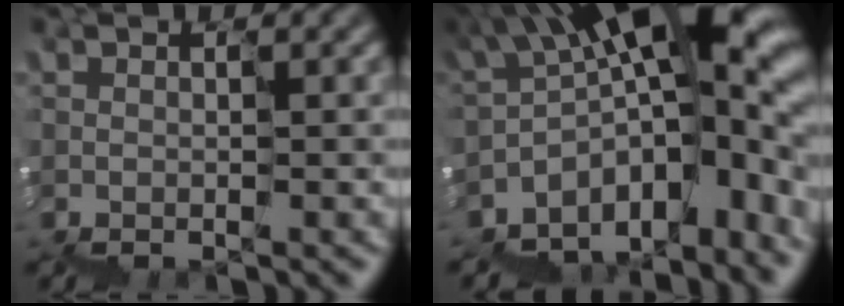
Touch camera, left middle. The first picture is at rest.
{"total": 14.0, "force": [-3.8, 6.4, 11.8], "torque": [-0.163, 0.019, -0.057]}